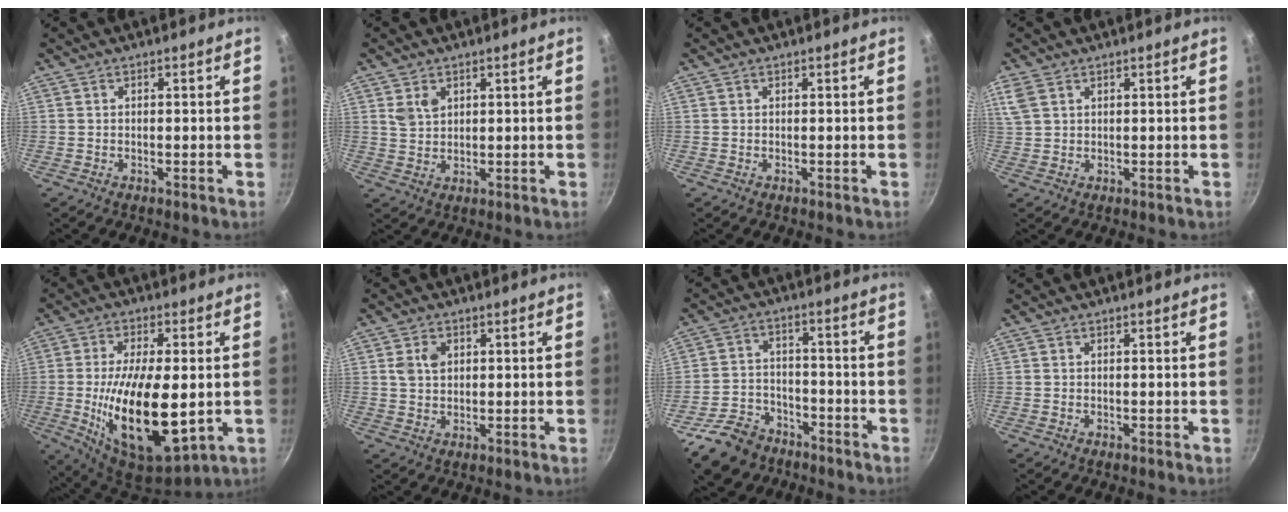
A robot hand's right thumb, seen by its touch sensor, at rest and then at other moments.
{"total": 3.8, "force": [1.6, 2.6, 2.2], "torque": [-0.031, -0.007, 0.034]}
{"total": 0.0}
{"total": 5.1, "force": [2.6, 3.2, 3.0], "torque": [-0.067, 0.005, 0.057]}
{"total": 20.5, "force": [-2.2, 8.9, 18.3], "torque": [-0.316, -0.006, -0.026]}
{"total": 3.9, "force": [1.1, 3.0, 2.3], "torque": [-0.030, 0.000, 0.019]}
{"total": 10.9, "force": [-7.3, 7.1, 4.0], "torque": [-0.065, 0.049, -0.123]}
{"total": 0.0}